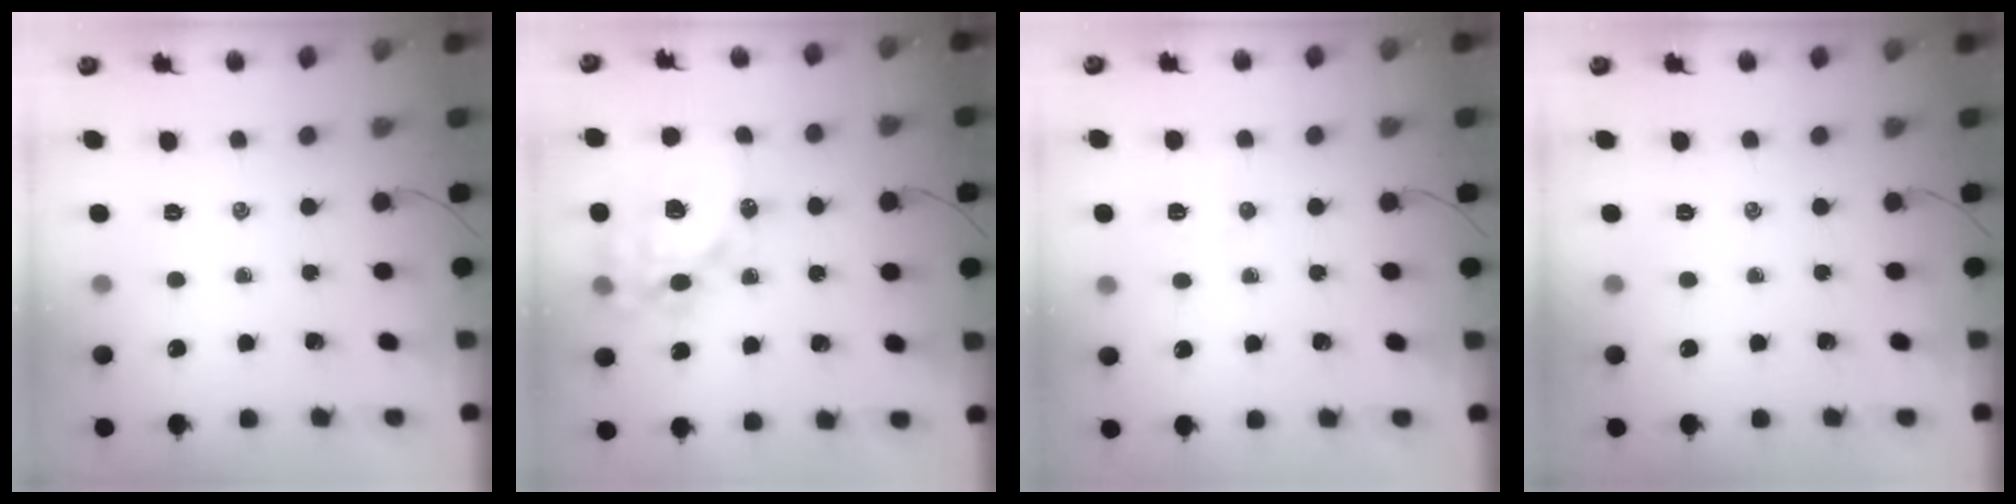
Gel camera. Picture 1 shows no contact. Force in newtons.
{"total": 17.1, "press": 16.7, "slide": 3.6}
{"total": 3.8, "press": 3.7, "slide": 1.0}
{"total": 0.0}